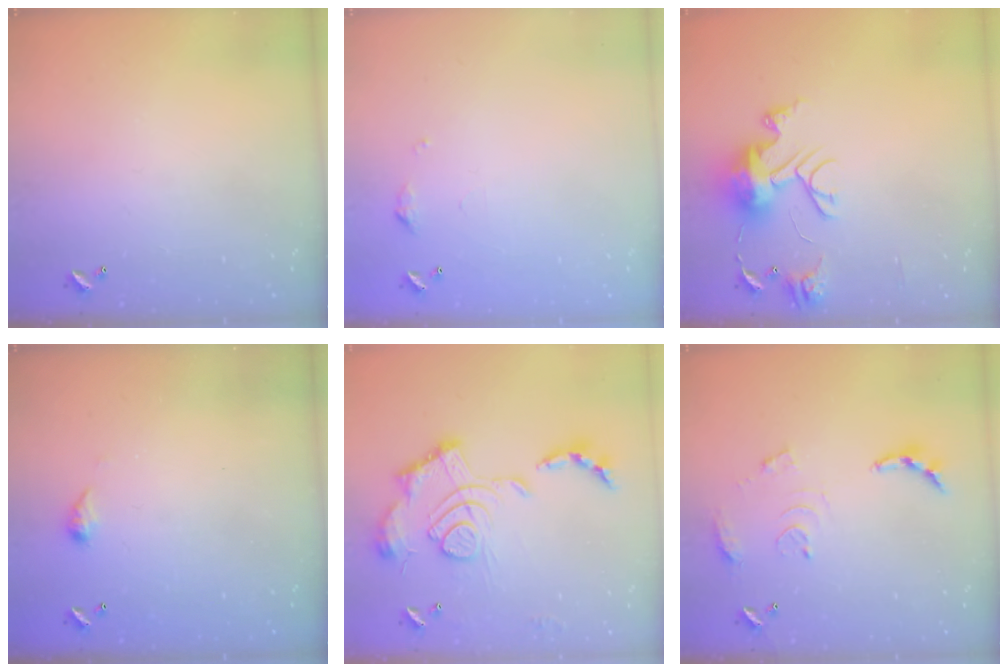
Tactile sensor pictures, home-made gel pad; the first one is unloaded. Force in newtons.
{"total": 5.0, "press": 4.9, "slide": 0.8}
{"total": 12.0, "press": 11.9, "slide": 1.2}
{"total": 3.5, "press": 3.4, "slide": 0.6}
{"total": 2.4, "press": 1.9, "slide": 1.5}
{"total": 10.6, "press": 10.6, "slide": 0.8}